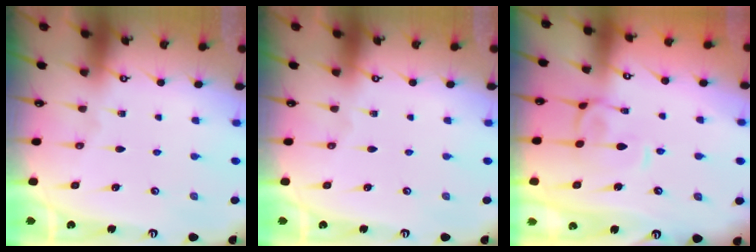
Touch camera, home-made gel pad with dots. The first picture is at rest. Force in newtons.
{"total": 0.0}
{"total": 0.7, "press": 0.1, "slide": 0.7}